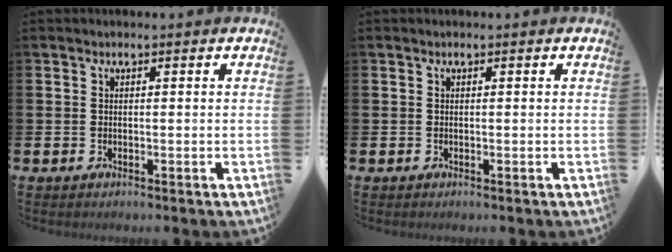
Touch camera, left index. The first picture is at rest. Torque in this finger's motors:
{"motor_torque": [-0.01, 0.01, 0.00, 0.00]}